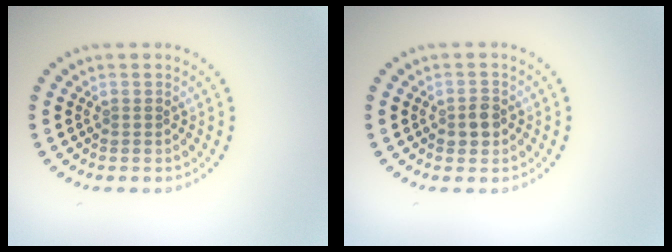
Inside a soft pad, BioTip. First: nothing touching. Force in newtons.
{"total": 1.6, "press": 1.6, "slide": 0.4}